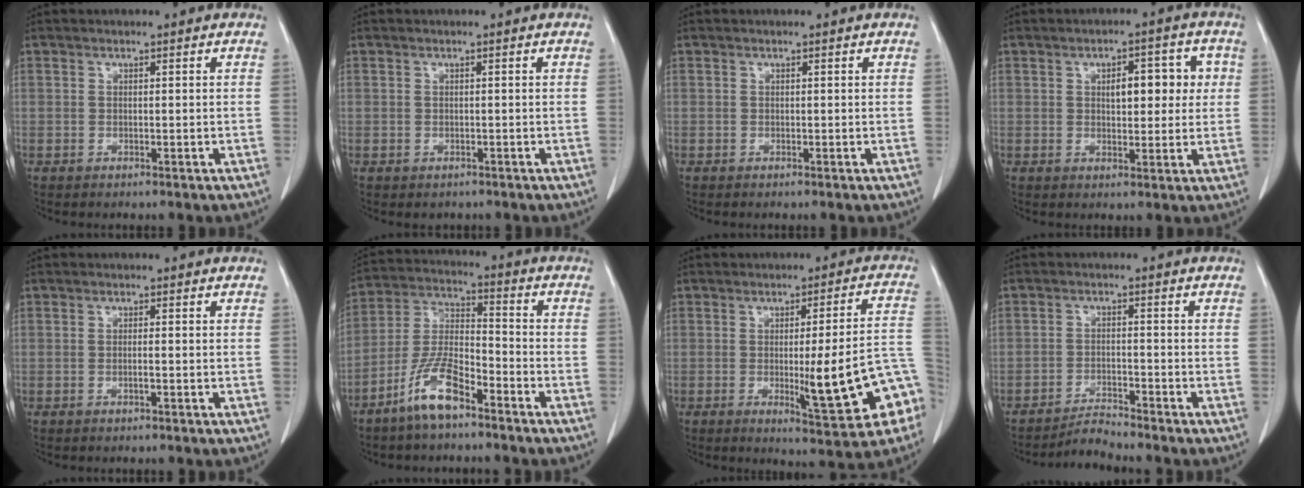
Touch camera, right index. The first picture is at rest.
{"total": 1.1, "force": [-0.7, 0.8, 0.1], "torque": [-0.006, 0.002, -0.007]}
{"total": 0.0}
{"total": 6.7, "force": [1.4, 3.0, 5.8], "torque": [-0.074, 0.019, 0.021]}
{"total": 0.9, "force": [-0.3, -0.1, 0.9], "torque": [-0.018, 0.000, -0.005]}
{"total": 9.7, "force": [-6.4, 2.5, 6.8], "torque": [-0.150, -0.004, -0.127]}
{"total": 14.4, "force": [-4.1, 1.3, 13.8], "torque": [-0.152, 0.008, -0.046]}
{"total": 3.2, "force": [-3.0, -1.1, -0.1], "torque": [-0.001, -0.017, -0.053]}